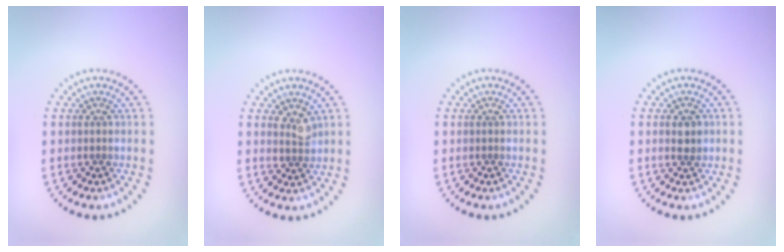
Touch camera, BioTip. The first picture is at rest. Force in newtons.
{"total": 1.7, "press": 1.4, "slide": 1.0}
{"total": 0.0}
{"total": 1.4, "press": 1.4, "slide": 0.2}